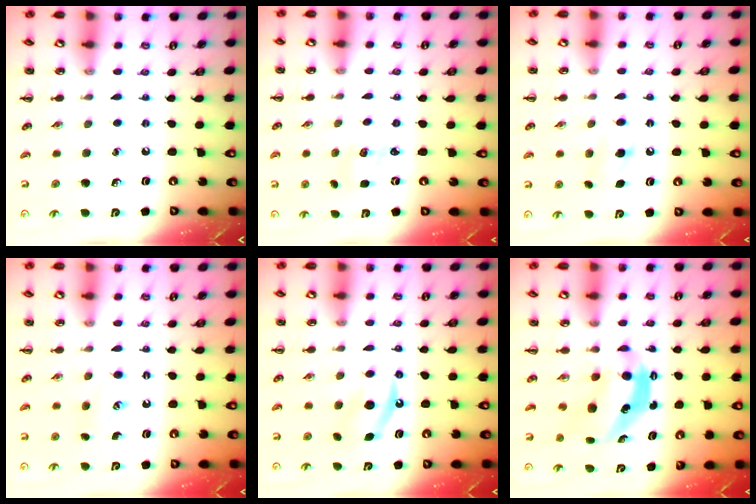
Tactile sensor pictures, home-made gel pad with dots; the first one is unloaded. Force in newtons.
{"total": 1.8, "press": 1.7, "slide": 0.5}
{"total": 6.2, "press": 6.0, "slide": 1.8}
{"total": 3.0, "press": 2.9, "slide": 0.7}
{"total": 6.7, "press": 6.5, "slide": 1.6}
{"total": 6.1, "press": 6.1, "slide": 0.5}